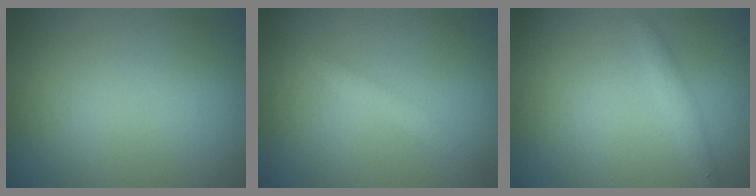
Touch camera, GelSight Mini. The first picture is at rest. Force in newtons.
{"total": 1.4, "press": 1.4, "slide": 0.1}
{"total": 1.2, "press": 1.2, "slide": 0.0}